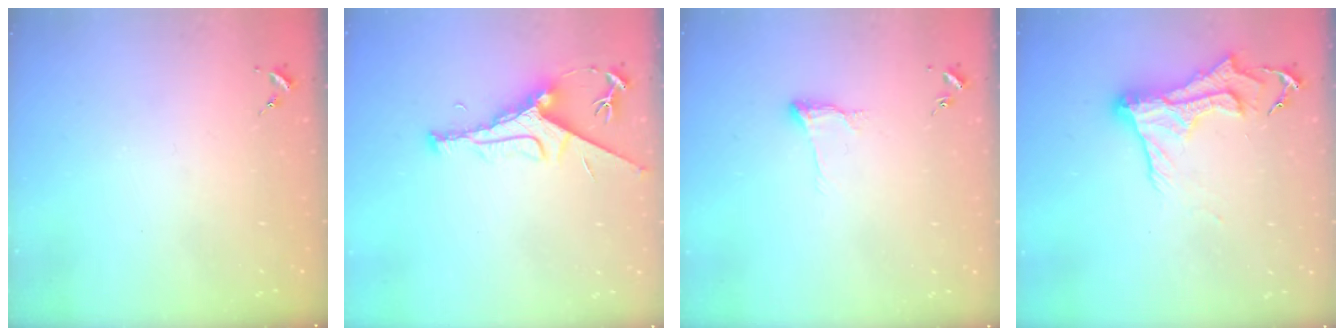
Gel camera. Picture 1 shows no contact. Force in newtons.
{"total": 8.4, "press": 8.3, "slide": 1.0}
{"total": 7.7, "press": 7.6, "slide": 0.9}
{"total": 13.1, "press": 13.1, "slide": 1.5}